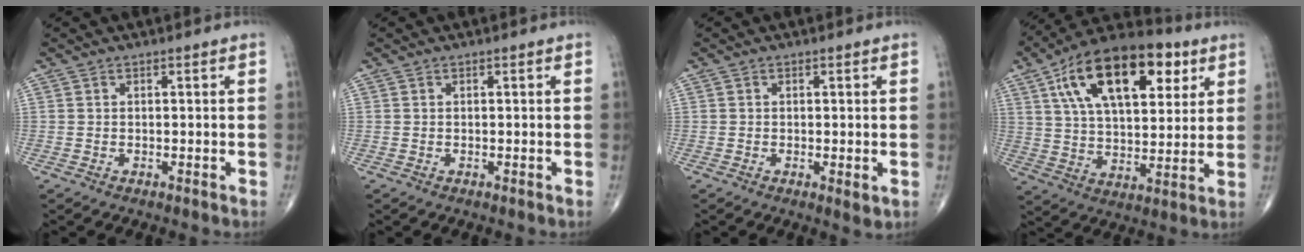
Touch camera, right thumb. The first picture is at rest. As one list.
[{"total": 0.0}, {"total": 1.9, "force": [-0.3, 0.7, 1.8], "torque": [-0.029, -0.008, -0.005]}, {"total": 23.4, "force": [9.5, 11.8, 17.8], "torque": [-0.275, -0.007, 0.157]}]